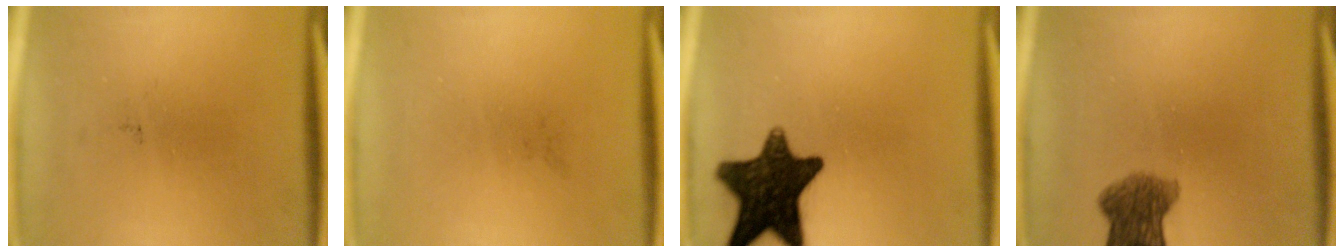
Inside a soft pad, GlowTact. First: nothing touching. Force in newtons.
{"total": 0.0}
{"total": 14.4}
{"total": 6.4}